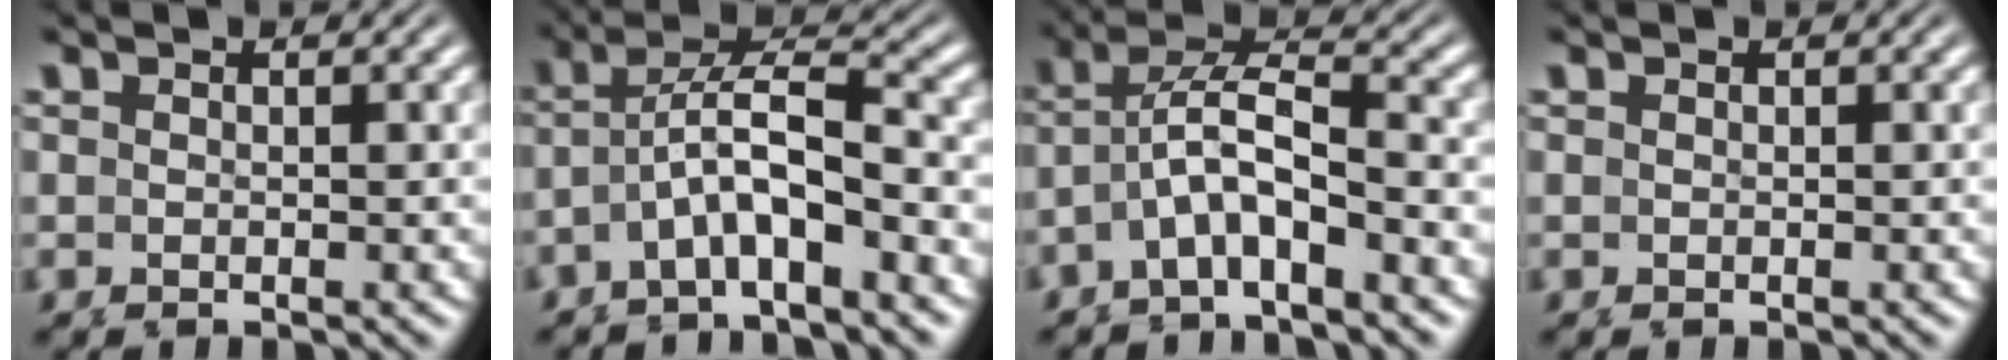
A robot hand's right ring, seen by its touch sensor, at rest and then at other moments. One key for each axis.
{"total": 5.9, "fx": 0.0, "fy": 4.0, "fz": 4.3, "tx": -0.088, "ty": -0.013, "tz": -0.003}
{"total": 6.3, "fx": -0.1, "fy": 4.7, "fz": 4.2, "tx": -0.090, "ty": -0.013, "tz": -0.010}
{"total": 0.0}